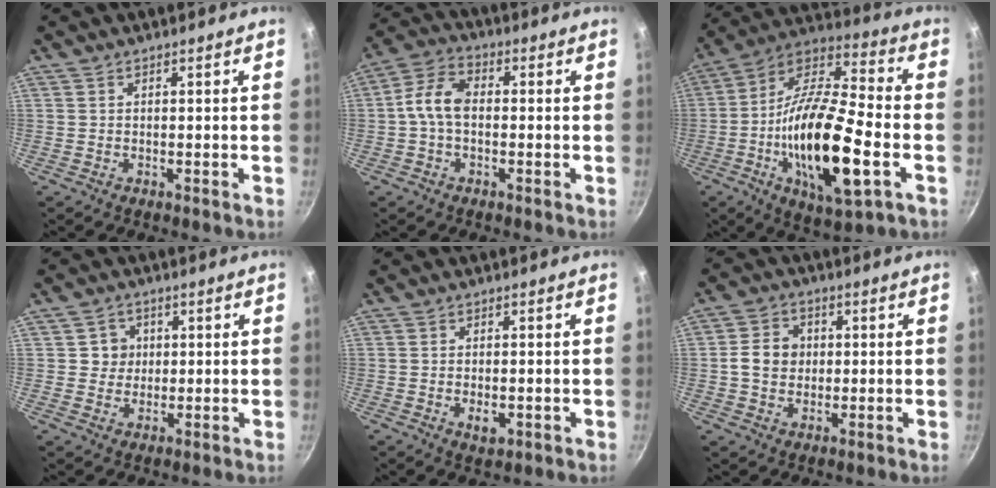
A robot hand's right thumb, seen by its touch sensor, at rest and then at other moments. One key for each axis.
{"total": 7.5, "fx": -0.4, "fy": 4.6, "fz": 5.9, "tx": -0.112, "ty": 0.029, "tz": -0.020}
{"total": 24.4, "fx": -5.8, "fy": 8.3, "fz": 22.2, "tx": -0.403, "ty": 0.020, "tz": -0.115}
{"total": 4.0, "fx": 0.7, "fy": 3.9, "fz": 0.8, "tx": 0.017, "ty": 0.002, "tz": 0.006}
{"total": 3.2, "fx": -0.9, "fy": 1.7, "fz": 2.6, "tx": -0.043, "ty": -0.003, "tz": -0.011}
{"total": 6.6, "fx": 0.3, "fy": 5.7, "fz": 3.4, "tx": -0.040, "ty": 0.009, "tz": -0.006}